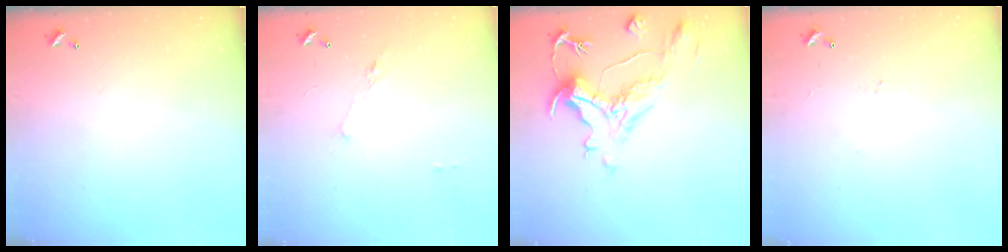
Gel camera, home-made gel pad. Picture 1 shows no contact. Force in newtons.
{"total": 1.3, "press": 1.2, "slide": 0.6}
{"total": 1.9, "press": 0.8, "slide": 1.7}
{"total": 1.9, "press": 1.8, "slide": 0.6}